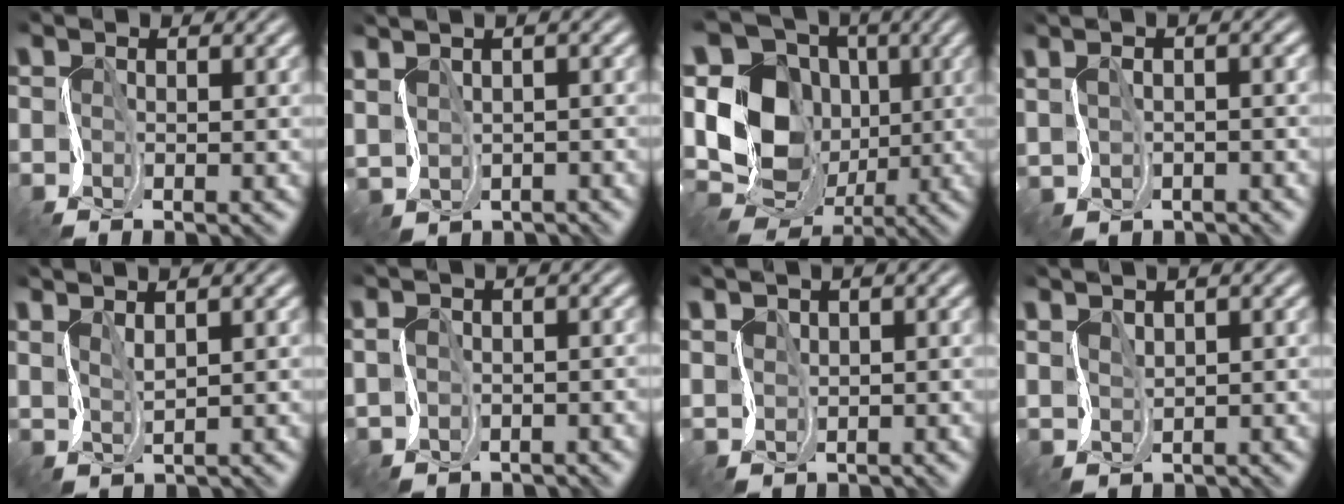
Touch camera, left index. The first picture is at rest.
{"total": 0.6, "force": [-0.2, -0.2, -0.5], "torque": [0.002, -0.018, 0.006]}
{"total": 14.8, "force": [0.3, 12.9, 7.2], "torque": [-0.161, 0.009, -0.009]}
{"total": 0.6, "force": [-0.4, 0.1, 0.4], "torque": [-0.009, -0.009, 0.006]}
{"total": 1.4, "force": [0.7, -1.3, -0.1], "torque": [-0.011, -0.007, 0.023]}
{"total": 1.5, "force": [-1.2, 0.7, 0.5], "torque": [-0.006, -0.009, -0.005]}
{"total": 0.8, "force": [0.2, -0.2, -0.7], "torque": [0.012, -0.008, 0.014]}
{"total": 1.2, "force": [0.5, -0.9, -0.6], "torque": [0.002, -0.008, 0.020]}